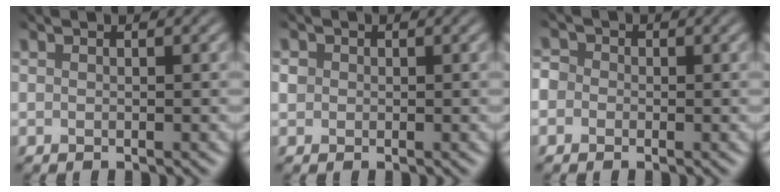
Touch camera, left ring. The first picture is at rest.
{"total": 2.0, "force": [-1.2, -0.5, -1.6], "torque": [0.001, -0.011, -0.003]}
{"total": 3.1, "force": [-2.3, -0.1, -2.1], "torque": [0.017, -0.016, -0.030]}